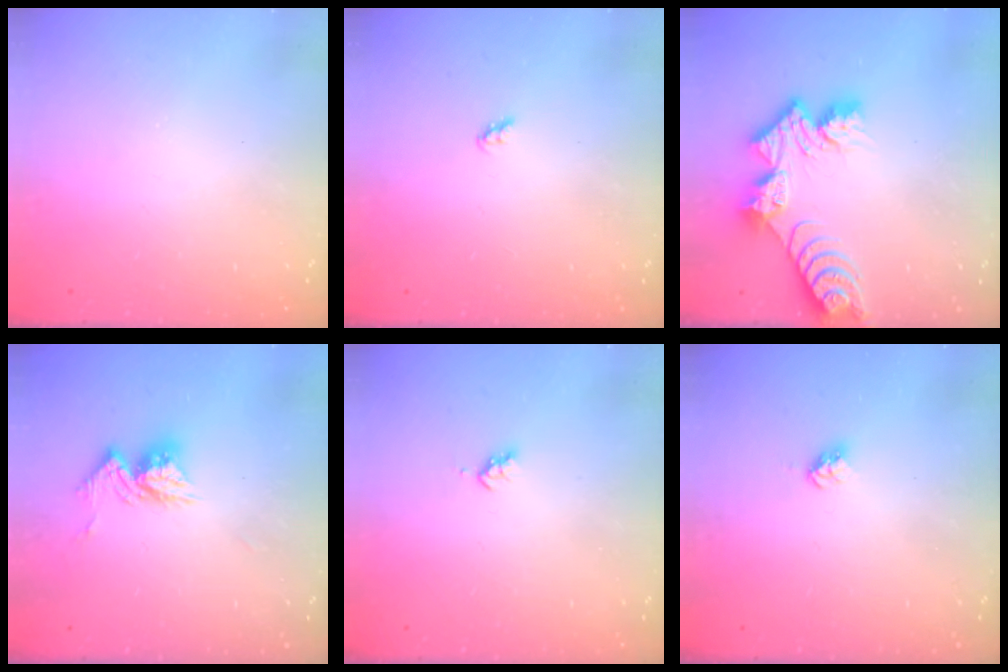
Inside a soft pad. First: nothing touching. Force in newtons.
{"total": 2.5, "press": 2.5, "slide": 0.3}
{"total": 12.0, "press": 12.0, "slide": 1.0}
{"total": 10.8, "press": 10.8, "slide": 1.0}
{"total": 2.3, "press": 2.3, "slide": 0.4}
{"total": 3.3, "press": 3.2, "slide": 0.5}